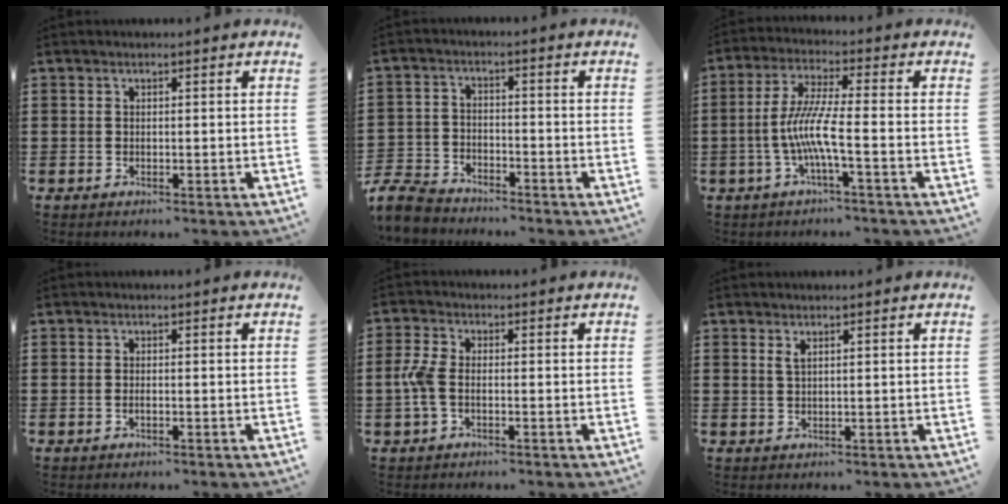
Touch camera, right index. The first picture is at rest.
{"total": 5.2, "force": [-5.0, 1.1, 0.9], "torque": [-0.043, -0.001, -0.106]}
{"total": 7.7, "force": [-2.4, 0.4, 7.3], "torque": [-0.160, -0.013, -0.055]}
{"total": 0.6, "force": [-0.3, -0.1, 0.5], "torque": [-0.010, -0.007, -0.003]}
{"total": 3.8, "force": [-0.9, 1.9, 3.2], "torque": [-0.088, -0.005, -0.024]}
{"total": 1.1, "force": [0.7, 0.3, 0.8], "torque": [-0.018, 0.002, 0.012]}